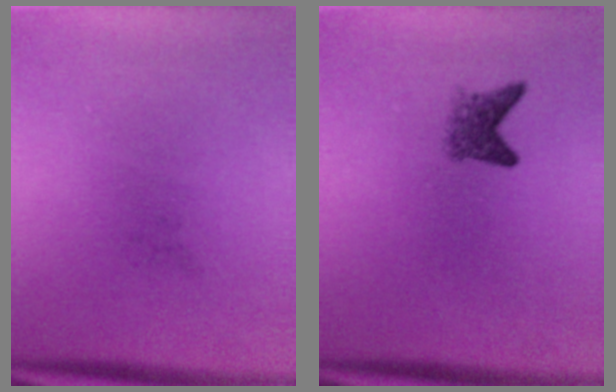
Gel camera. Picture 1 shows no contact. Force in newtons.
{"total": 2.3}